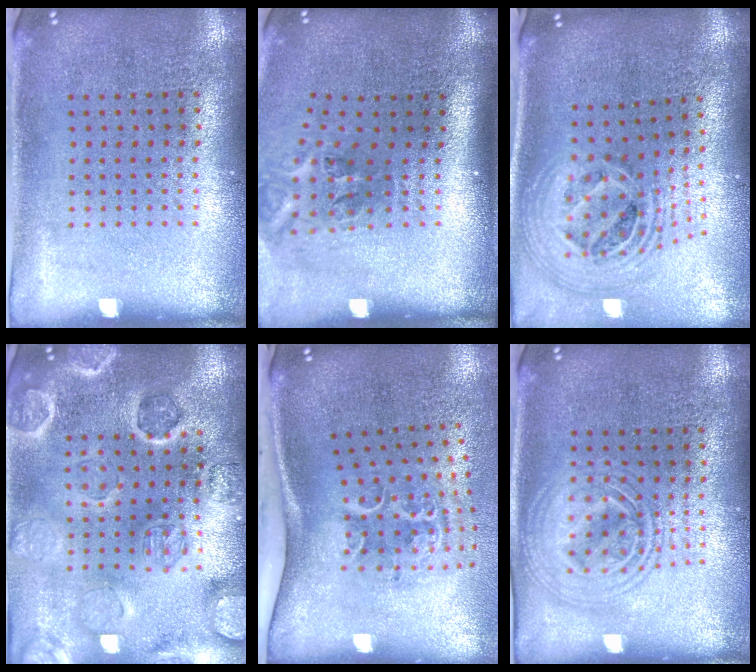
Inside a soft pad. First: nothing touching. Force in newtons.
{"total": 2.3, "press": 1.4, "slide": 1.8}
{"total": 2.5, "press": 1.8, "slide": 1.8}
{"total": 2.7, "press": 2.7, "slide": 0.2}
{"total": 2.3, "press": 1.4, "slide": 1.8}
{"total": 2.8, "press": 2.8, "slide": 0.4}